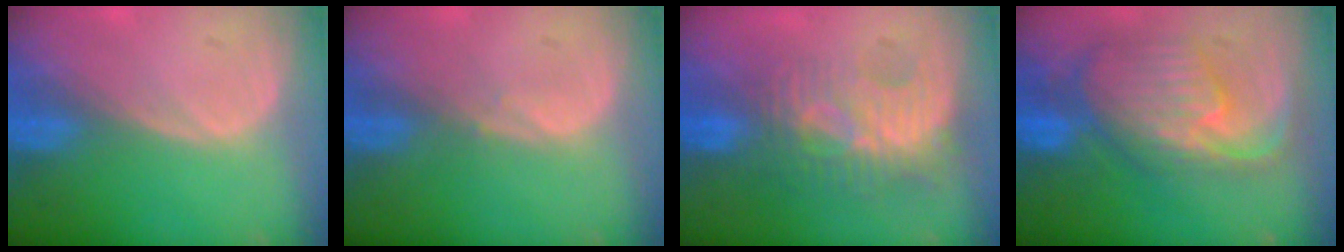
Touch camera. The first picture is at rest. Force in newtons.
{"total": 0.5, "press": 0.5, "slide": 0.2}
{"total": 9.8, "press": 8.5, "slide": 4.8}
{"total": 10.6, "press": 9.5, "slide": 4.7}